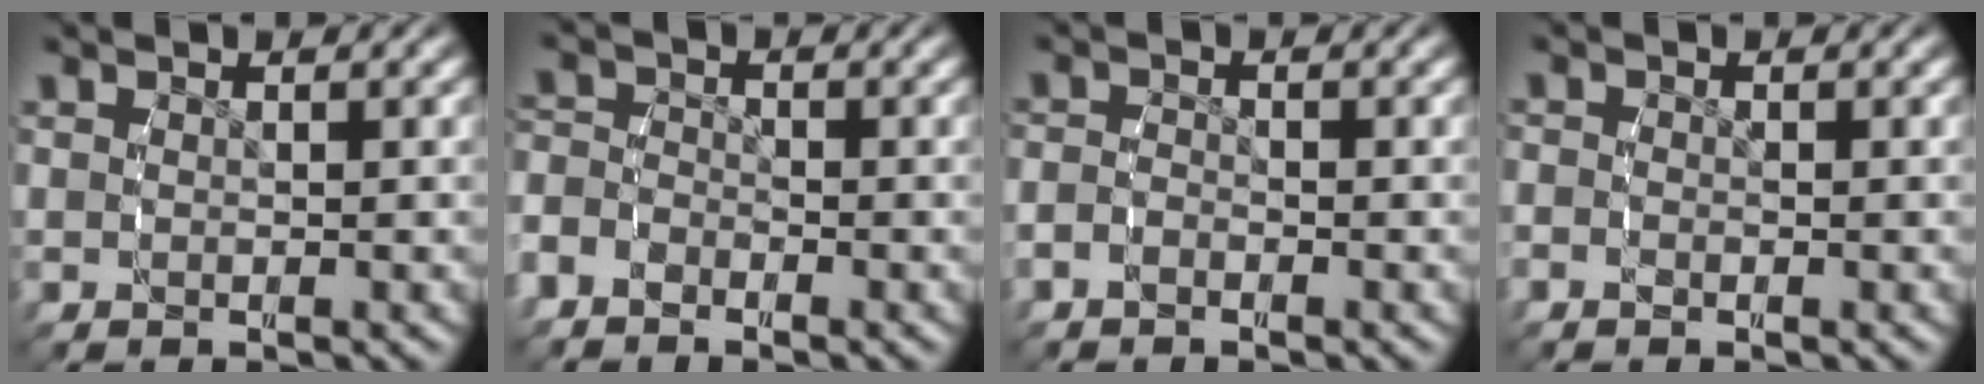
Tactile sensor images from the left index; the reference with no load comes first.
{"total": 2.6, "force": [-1.8, 1.7, 0.6], "torque": [-0.019, -0.015, -0.030]}
{"total": 1.6, "force": [-1.3, 0.8, 0.5], "torque": [-0.019, -0.011, -0.023]}
{"total": 1.5, "force": [-0.7, 1.2, 0.6], "torque": [-0.017, -0.003, -0.015]}